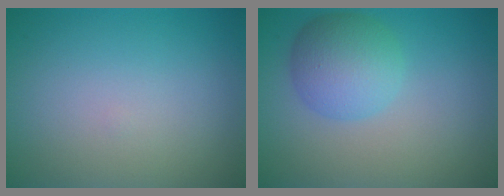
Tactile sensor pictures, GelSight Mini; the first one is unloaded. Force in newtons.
{"total": 4.6, "press": 4.6, "slide": 0.1}